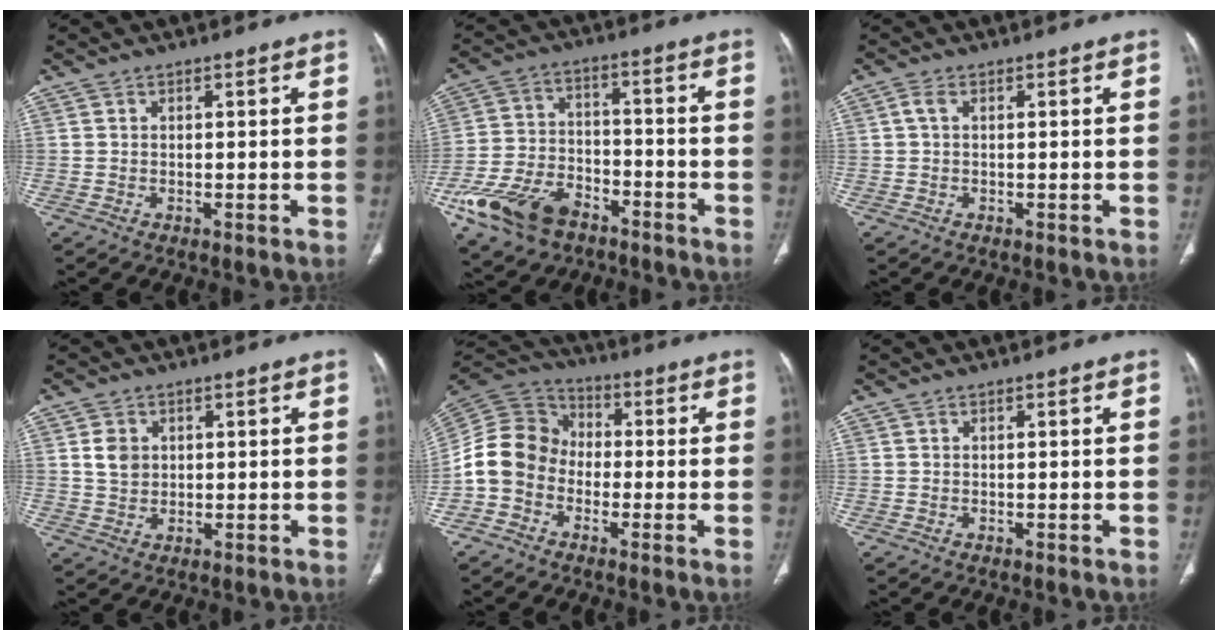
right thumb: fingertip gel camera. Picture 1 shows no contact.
{"total": 15.4, "force": [-9.2, 9.1, 8.4], "torque": [-0.161, 0.037, -0.167]}
{"total": 1.4, "force": [0.3, 0.7, 1.1], "torque": [-0.029, 0.005, 0.003]}
{"total": 3.8, "force": [1.0, 3.1, 2.0], "torque": [-0.021, -0.005, 0.021]}
{"total": 11.4, "force": [-2.8, 9.6, 5.4], "torque": [-0.098, 0.046, -0.068]}
{"total": 0.0}